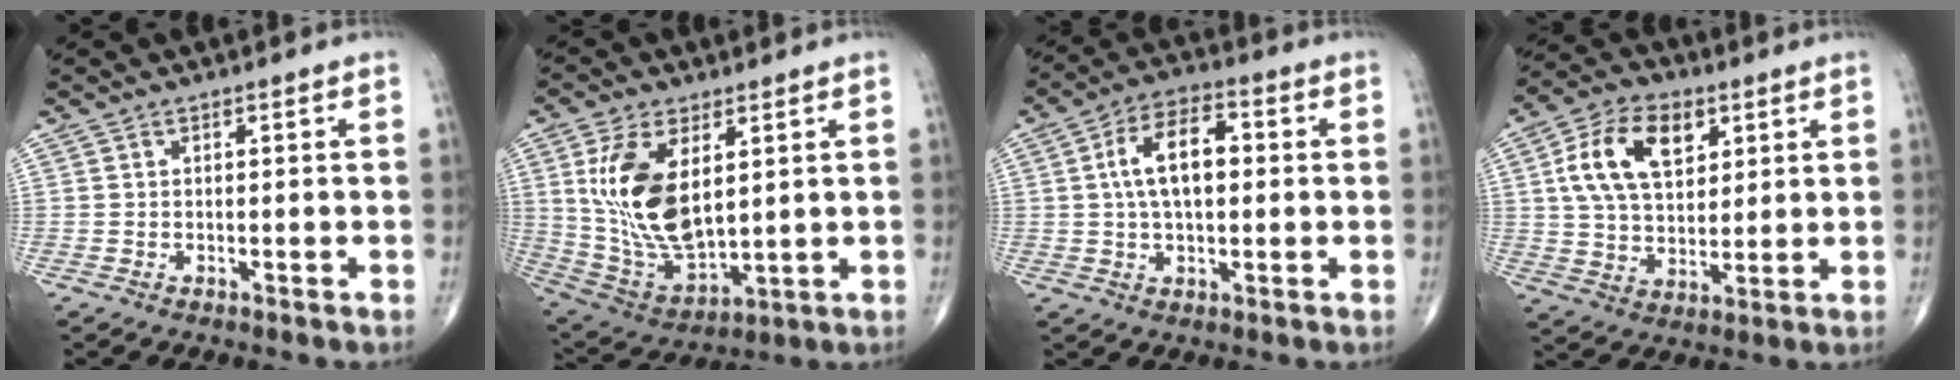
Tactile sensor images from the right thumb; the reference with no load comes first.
{"total": 17.0, "force": [4.1, 9.0, 13.9], "torque": [-0.258, -0.022, 0.095]}
{"total": 11.0, "force": [1.3, 6.0, 9.2], "torque": [-0.155, 0.021, 0.018]}
{"total": 14.5, "force": [4.9, 9.0, 10.2], "torque": [-0.163, -0.004, 0.091]}